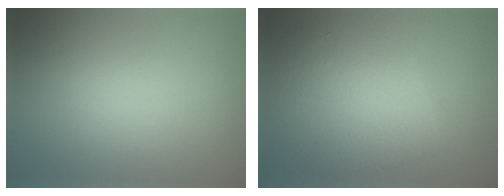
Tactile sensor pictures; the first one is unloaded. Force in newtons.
{"total": 7.1, "press": 7.1, "slide": 0.2}